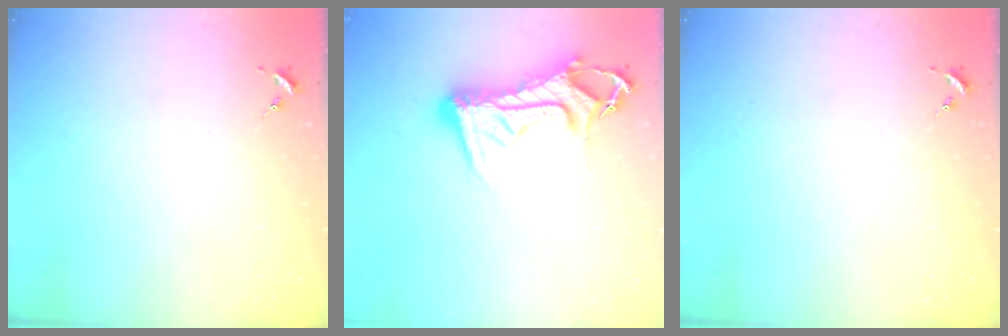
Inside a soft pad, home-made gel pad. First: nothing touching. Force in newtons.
{"total": 13.3, "press": 13.2, "slide": 1.6}
{"total": 0.0}